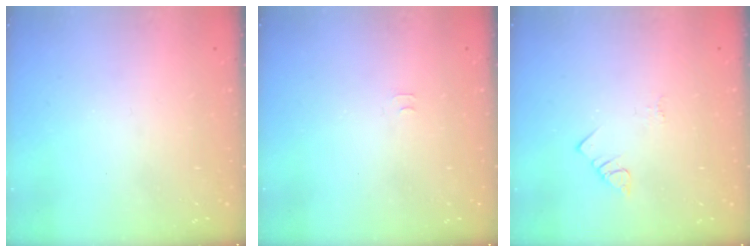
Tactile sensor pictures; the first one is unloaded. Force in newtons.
{"total": 3.8, "press": 3.8, "slide": 0.5}
{"total": 2.1, "press": 2.1, "slide": 0.4}